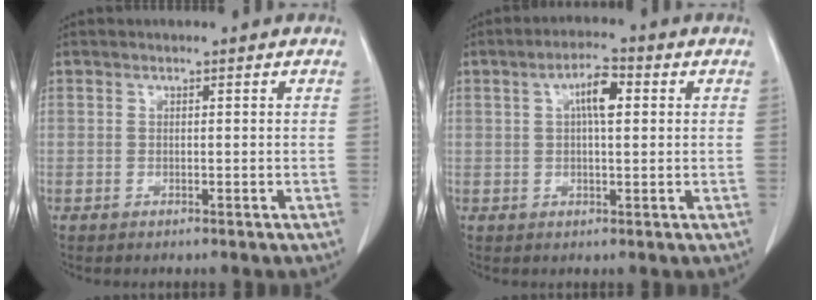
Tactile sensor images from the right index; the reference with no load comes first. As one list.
[{"total": 5.0, "force": [1.3, 1.3, 4.6], "torque": [-0.083, 0.011, 0.020]}]